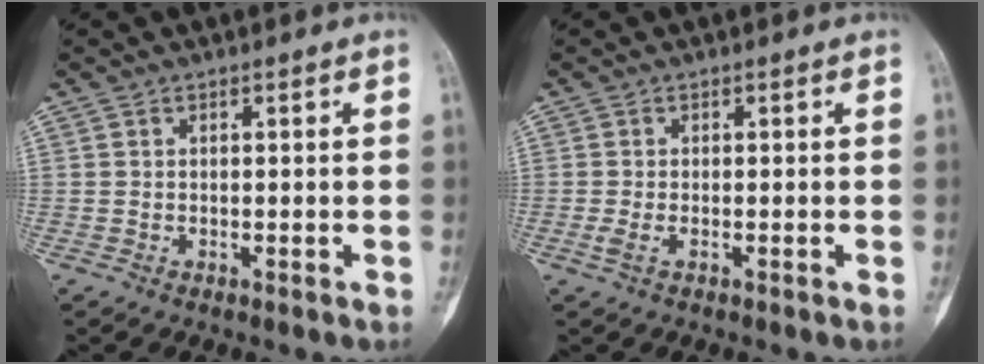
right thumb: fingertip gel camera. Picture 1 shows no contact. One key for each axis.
{"total": 1.5, "fx": -0.5, "fy": 0.5, "fz": 1.3, "tx": -0.037, "ty": -0.003, "tz": -0.013}